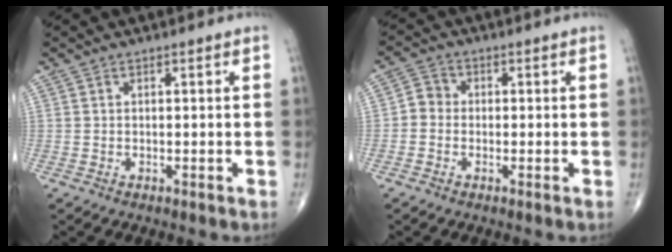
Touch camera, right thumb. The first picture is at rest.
{"total": 3.0, "force": [-0.7, 2.7, 1.2], "torque": [-0.007, 0.007, -0.025]}